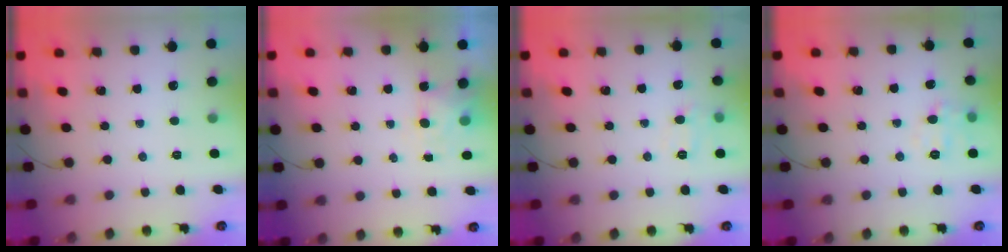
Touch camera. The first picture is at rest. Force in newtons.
{"total": 4.6, "press": 4.4, "slide": 1.1}
{"total": 7.6, "press": 7.4, "slide": 1.7}
{"total": 6.4, "press": 6.3, "slide": 1.0}